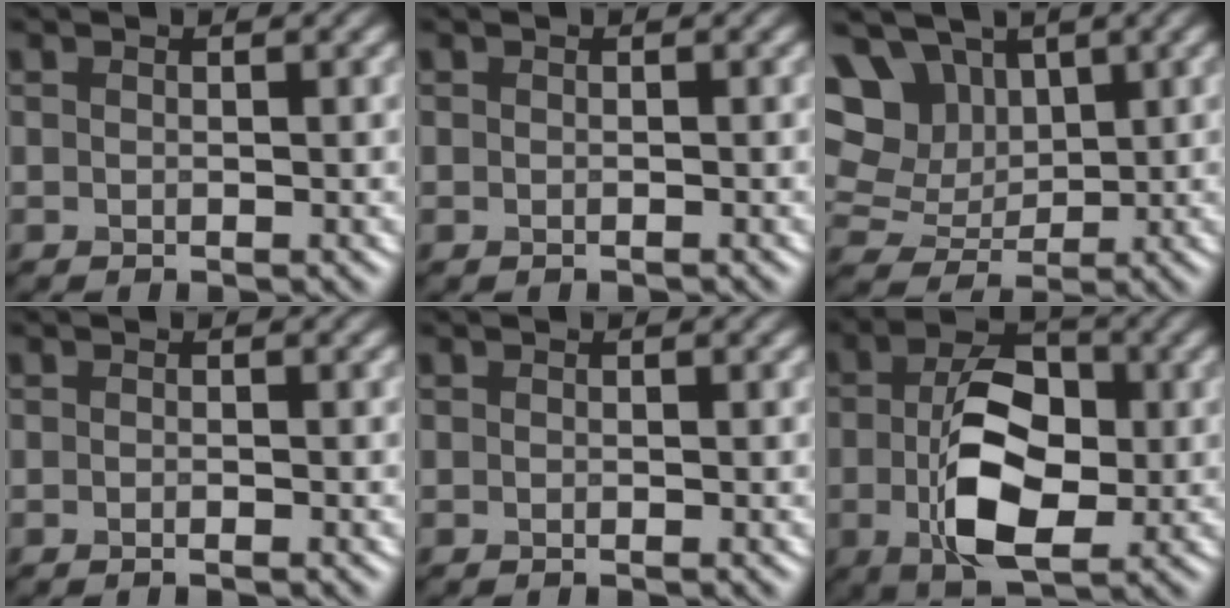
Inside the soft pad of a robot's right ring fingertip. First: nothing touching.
{"total": 0.0}
{"total": 12.0, "force": [5.2, 8.7, 6.4], "torque": [-0.128, 0.029, 0.080]}
{"total": 0.6, "force": [-0.3, 0.1, 0.5], "torque": [-0.007, -0.002, -0.005]}
{"total": 0.0}
{"total": 9.0, "force": [-0.9, 5.0, 7.5], "torque": [-0.138, 0.001, -0.021]}